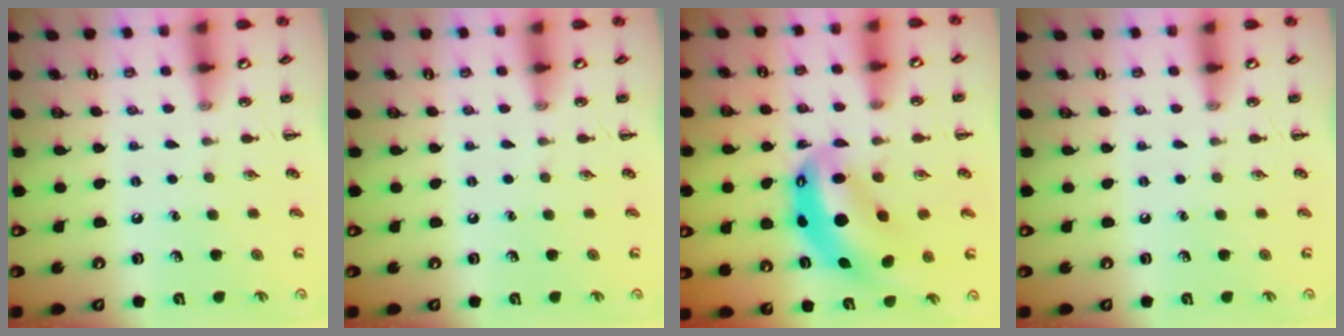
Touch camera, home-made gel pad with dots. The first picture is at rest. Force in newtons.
{"total": 0.0}
{"total": 10.9, "press": 10.6, "slide": 2.6}
{"total": 0.0}